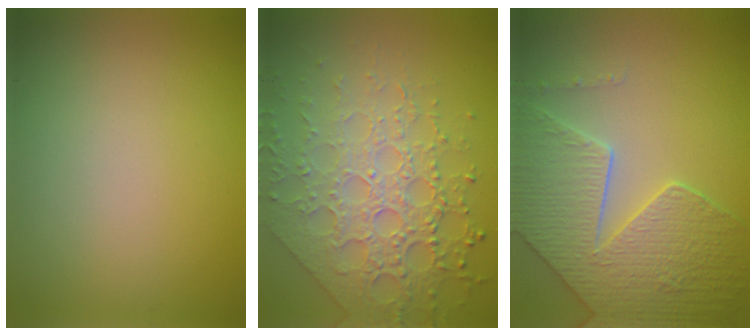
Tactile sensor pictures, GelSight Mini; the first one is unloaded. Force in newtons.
{"total": 7.1, "press": 5.4, "slide": 4.5}
{"total": 7.6, "press": 6.2, "slide": 4.5}